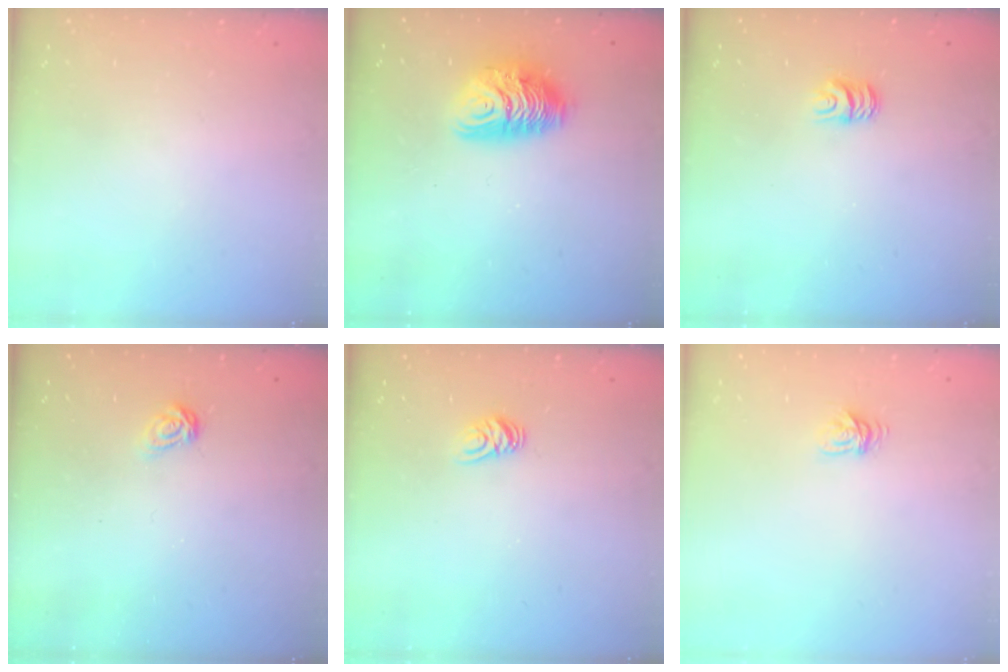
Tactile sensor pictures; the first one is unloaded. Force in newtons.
{"total": 10.0, "press": 10.0, "slide": 0.7}
{"total": 6.0, "press": 6.0, "slide": 0.6}
{"total": 4.3, "press": 4.3, "slide": 0.3}
{"total": 4.8, "press": 4.8, "slide": 0.4}
{"total": 4.3, "press": 4.3, "slide": 0.5}